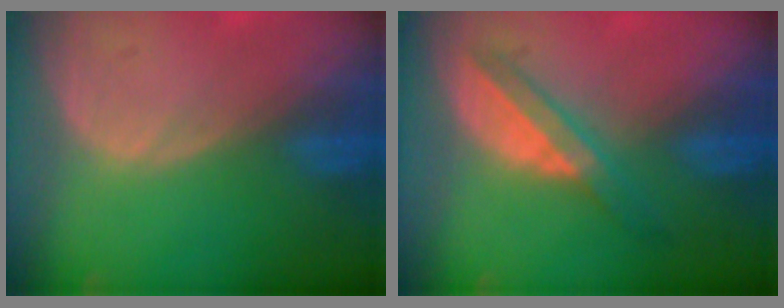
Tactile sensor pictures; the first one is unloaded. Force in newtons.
{"total": 6.0, "press": 5.3, "slide": 2.8}